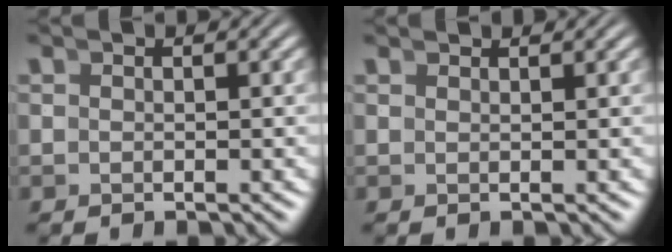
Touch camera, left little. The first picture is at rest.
{"total": 1.3, "force": [1.1, -0.6, -0.2], "torque": [0.019, 0.008, 0.021]}